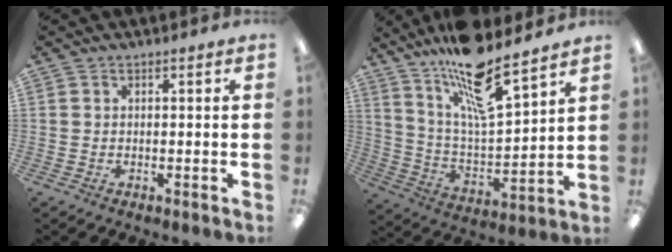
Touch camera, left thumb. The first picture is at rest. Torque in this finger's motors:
{"motor_torque": [0.50, 0.42, 1.39, -1.38, 0.25]}